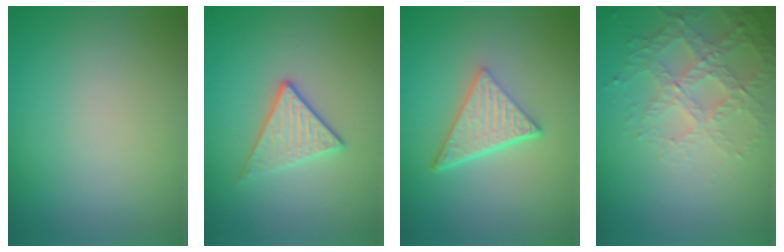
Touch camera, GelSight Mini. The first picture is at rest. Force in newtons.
{"total": 2.9, "press": 2.6, "slide": 1.4}
{"total": 4.9, "press": 3.5, "slide": 3.4}
{"total": 4.1, "press": 3.2, "slide": 2.5}